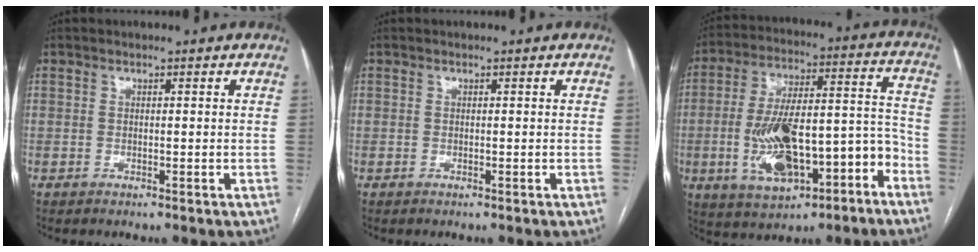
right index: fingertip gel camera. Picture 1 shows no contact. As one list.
[{"total": 0.0}, {"total": 17.8, "force": [-6.9, 6.3, 15.1], "torque": [-0.266, 0.030, -0.097]}]